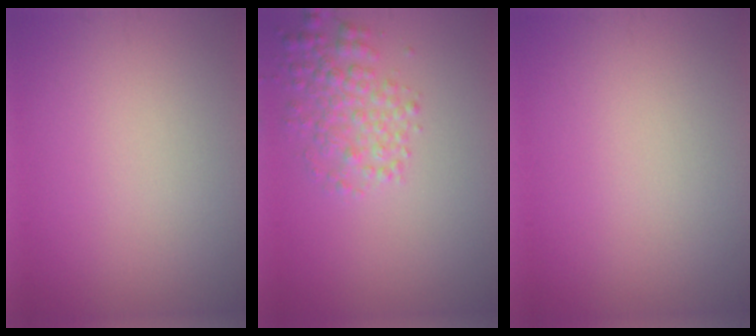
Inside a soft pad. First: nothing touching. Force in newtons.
{"total": 3.2, "press": 3.2, "slide": 0.1}
{"total": 0.0}